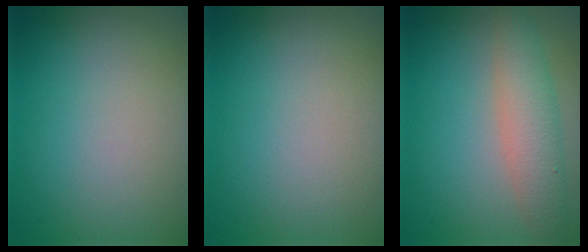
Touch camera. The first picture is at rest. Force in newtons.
{"total": 0.0}
{"total": 4.0, "press": 4.0, "slide": 0.1}